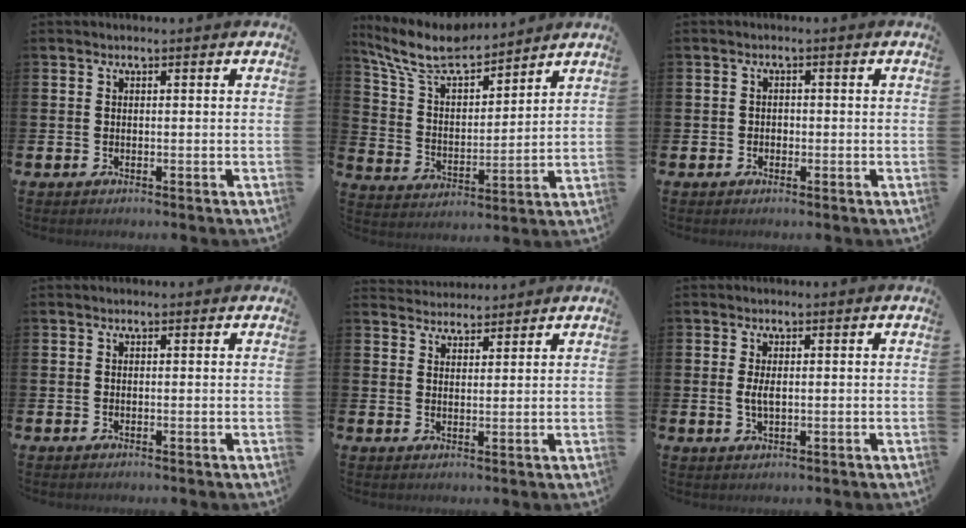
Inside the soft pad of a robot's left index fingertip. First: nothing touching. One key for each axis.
{"total": 9.3, "fx": 8.3, "fy": 2.2, "fz": 3.8, "tx": -0.110, "ty": -0.044, "tz": 0.148}
{"total": 1.2, "fx": -0.5, "fy": 1.0, "fz": 0.3, "tx": -0.004, "ty": 0.003, "tz": -0.013}
{"total": 0.0}
{"total": 3.4, "fx": 3.3, "fy": 0.8, "fz": -0.3, "tx": 0.001, "ty": -0.015, "tz": 0.061}
{"total": 2.3, "fx": 0.2, "fy": 0.9, "fz": 2.1, "tx": -0.037, "ty": 0.001, "tz": 0.001}